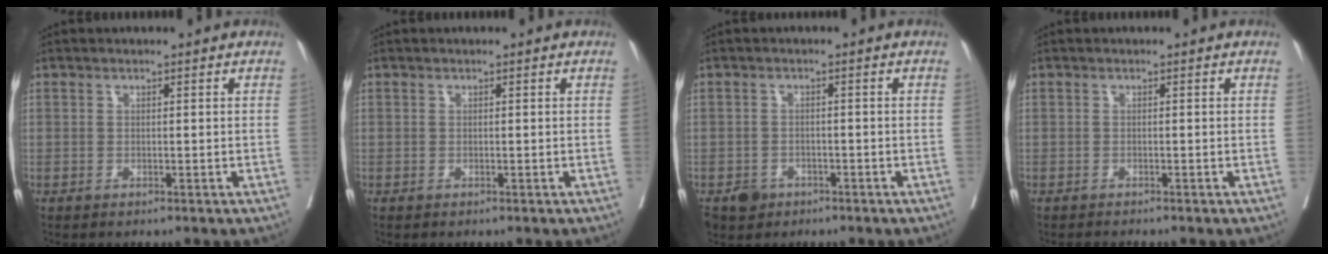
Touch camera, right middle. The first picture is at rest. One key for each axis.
{"total": 0.0}
{"total": 2.9, "fx": -1.8, "fy": 2.3, "fz": 0.6, "tx": -0.009, "ty": 0.006, "tz": -0.024}
{"total": 1.4, "fx": -1.3, "fy": -0.3, "fz": 0.3, "tx": -0.003, "ty": -0.003, "tz": -0.020}